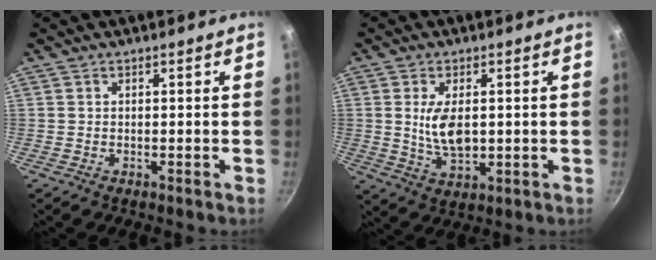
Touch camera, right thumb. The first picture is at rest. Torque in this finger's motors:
{"motor_torque": [-0.36, 0.72, 0.94, -0.02, 0.00]}